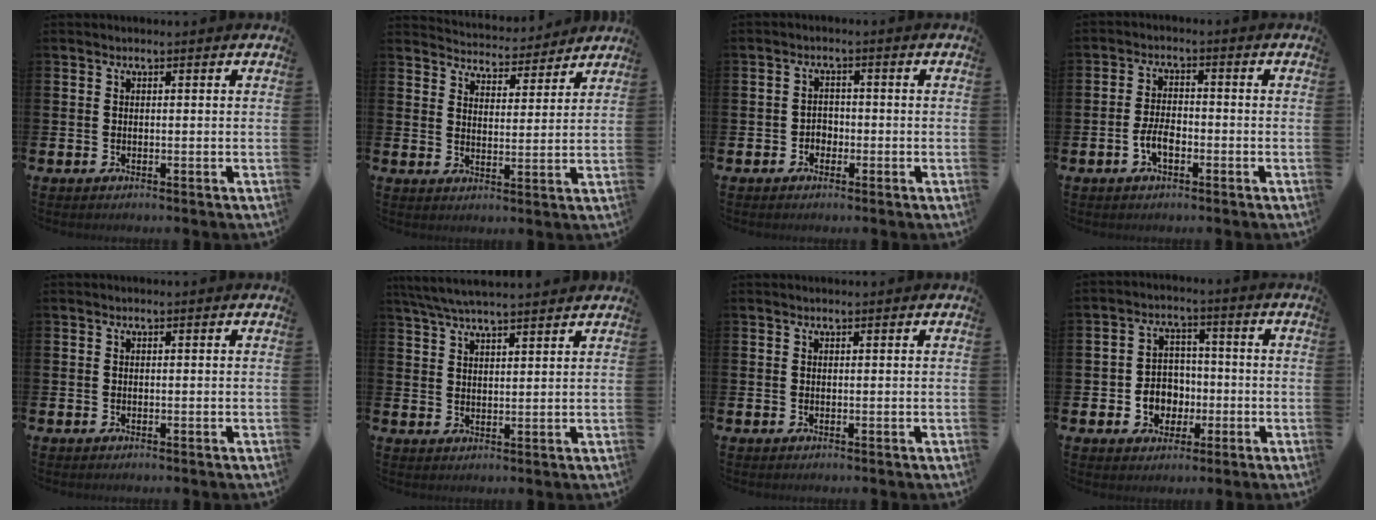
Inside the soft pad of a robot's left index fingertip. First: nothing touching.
{"total": 4.7, "force": [4.7, 0.8, -0.2], "torque": [-0.009, -0.039, 0.080]}
{"total": 2.2, "force": [-1.3, 1.7, 0.5], "torque": [-0.018, 0.007, -0.029]}
{"total": 3.5, "force": [-1.3, 1.8, 2.8], "torque": [-0.052, 0.001, -0.027]}
{"total": 0.0}
{"total": 5.5, "force": [5.2, 0.4, 1.8], "torque": [-0.052, -0.016, 0.095]}
{"total": 0.0}
{"total": 4.7, "force": [-0.9, 4.4, 1.5], "torque": [-0.028, 0.003, -0.024]}